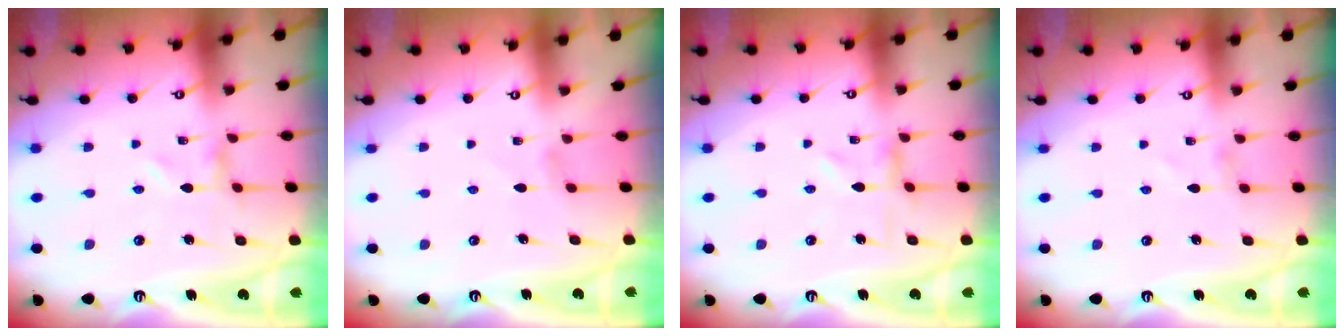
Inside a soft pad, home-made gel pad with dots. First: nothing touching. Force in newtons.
{"total": 0.9, "press": 0.9, "slide": 0.3}
{"total": 1.8, "press": 1.8, "slide": 0.3}
{"total": 0.6, "press": 0.6, "slide": 0.1}